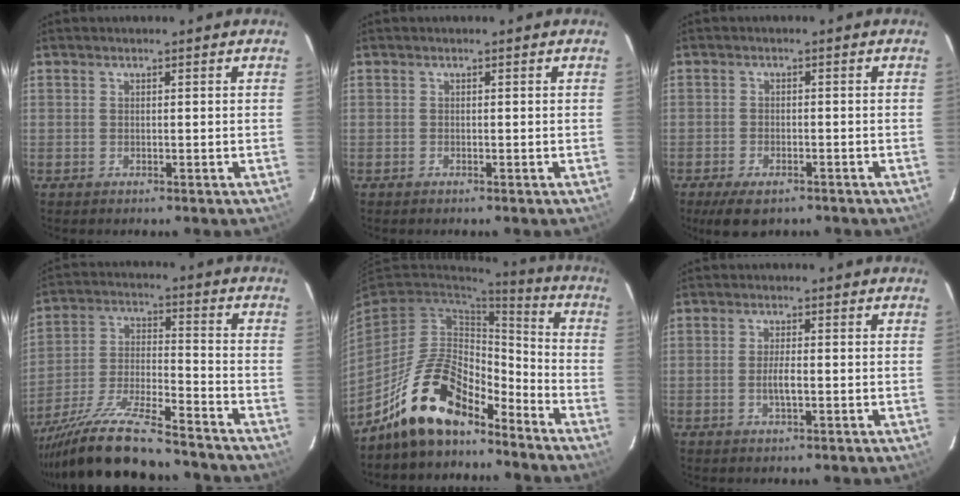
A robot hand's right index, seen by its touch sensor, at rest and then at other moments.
{"total": 0.0}
{"total": 6.0, "force": [-4.3, 2.5, 3.2], "torque": [-0.076, -0.016, -0.068]}
{"total": 18.6, "force": [-15.7, 2.9, 9.6], "torque": [-0.196, -0.029, -0.263]}
{"total": 16.2, "force": [-12.3, 6.4, 8.3], "torque": [-0.176, 0.019, -0.216]}
{"total": 2.7, "force": [-0.7, 0.7, 2.5], "torque": [-0.048, -0.003, -0.011]}